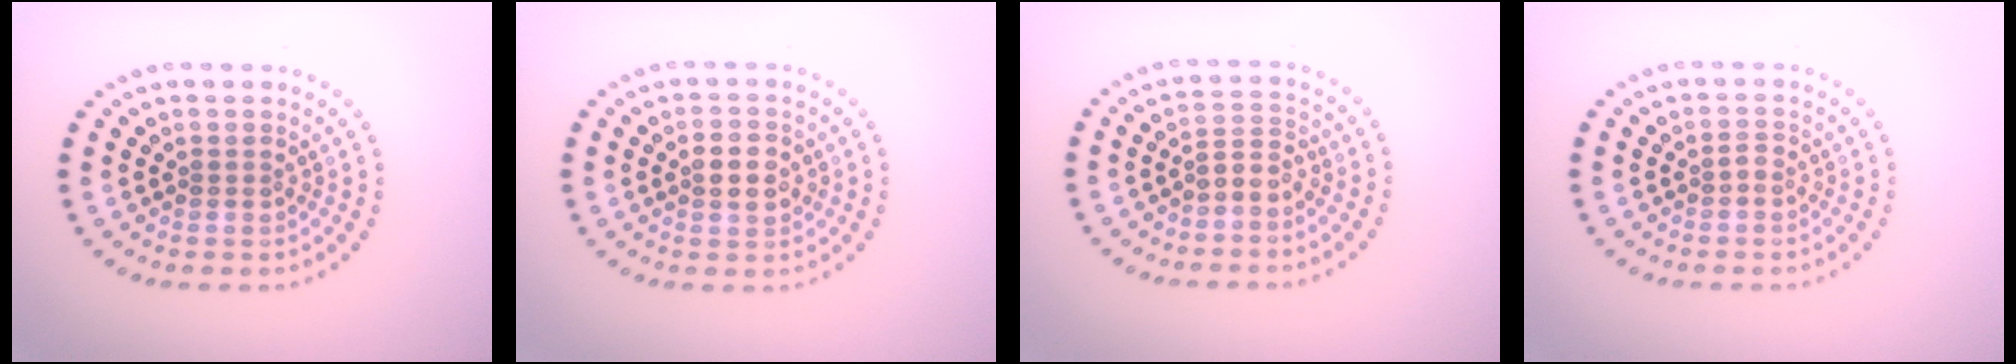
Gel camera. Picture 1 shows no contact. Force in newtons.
{"total": 2.4, "press": 2.4, "slide": 0.1}
{"total": 2.1, "press": 1.5, "slide": 1.4}
{"total": 0.6, "press": 0.5, "slide": 0.2}